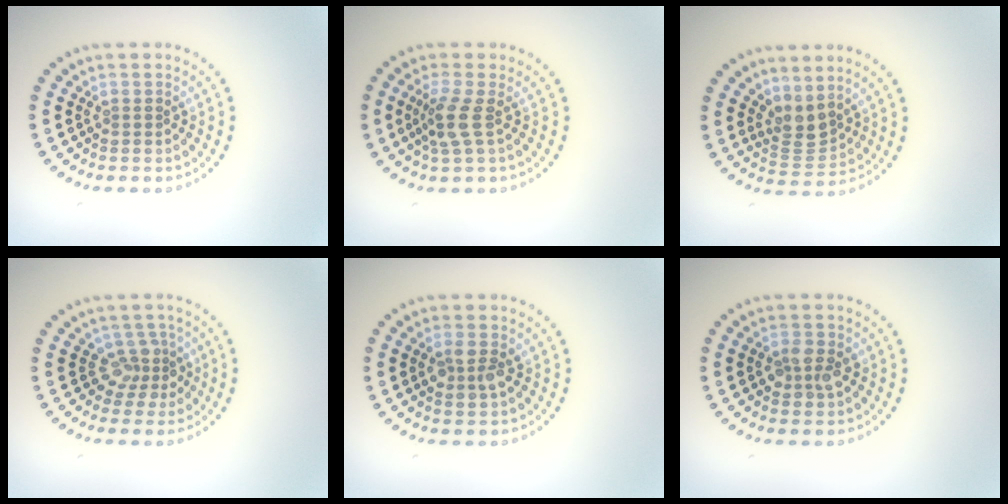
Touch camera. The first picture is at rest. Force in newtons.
{"total": 2.6, "press": 2.0, "slide": 1.6}
{"total": 2.6, "press": 2.0, "slide": 1.6}
{"total": 2.8, "press": 2.0, "slide": 1.9}
{"total": 2.6, "press": 2.5, "slide": 0.4}
{"total": 2.5, "press": 2.5, "slide": 0.5}